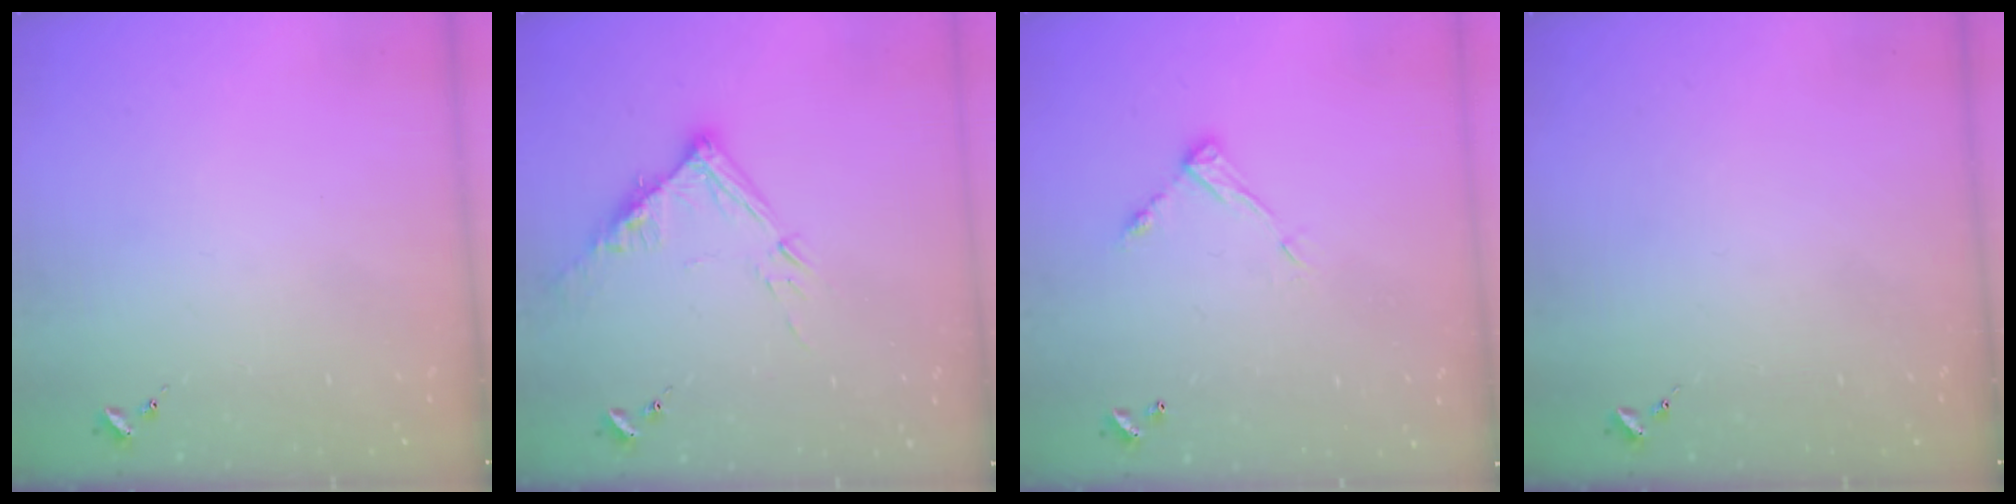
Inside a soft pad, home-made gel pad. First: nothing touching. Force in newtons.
{"total": 12.1, "press": 12.1, "slide": 1.2}
{"total": 7.9, "press": 7.9, "slide": 0.3}
{"total": 0.0}